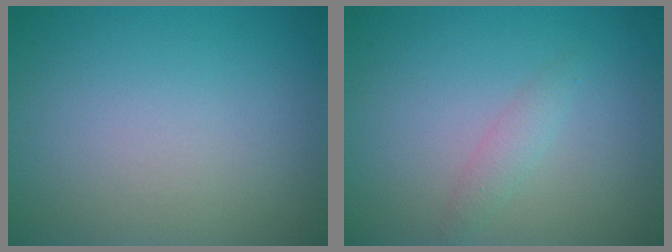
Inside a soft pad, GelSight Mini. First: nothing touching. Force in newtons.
{"total": 1.3, "press": 1.3, "slide": 0.1}